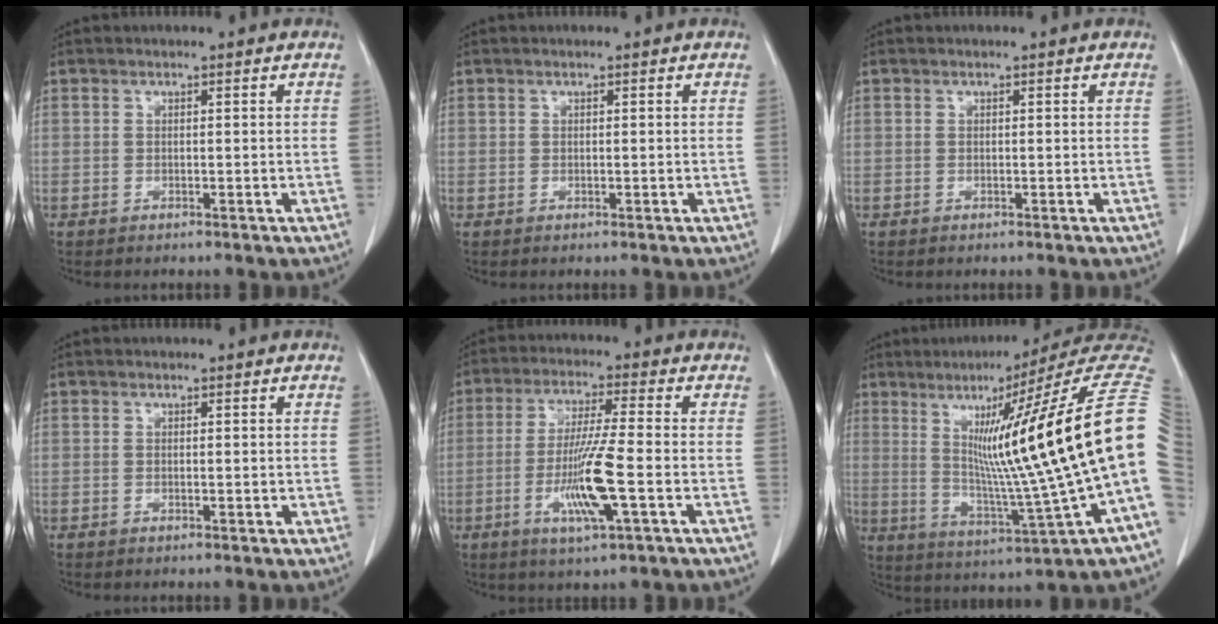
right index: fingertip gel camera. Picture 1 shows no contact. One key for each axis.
{"total": 0.0}
{"total": 0.0}
{"total": 0.5, "fx": 0.1, "fy": 0.2, "fz": 0.5, "tx": -0.009, "ty": -0.001, "tz": 0.005}
{"total": 10.2, "fx": -2.9, "fy": 0.0, "fz": 9.8, "tx": -0.192, "ty": -0.013, "tz": -0.054}
{"total": 22.6, "fx": 4.2, "fy": -1.6, "fz": 22.1, "tx": -0.266, "ty": 0.013, "tz": 0.052}